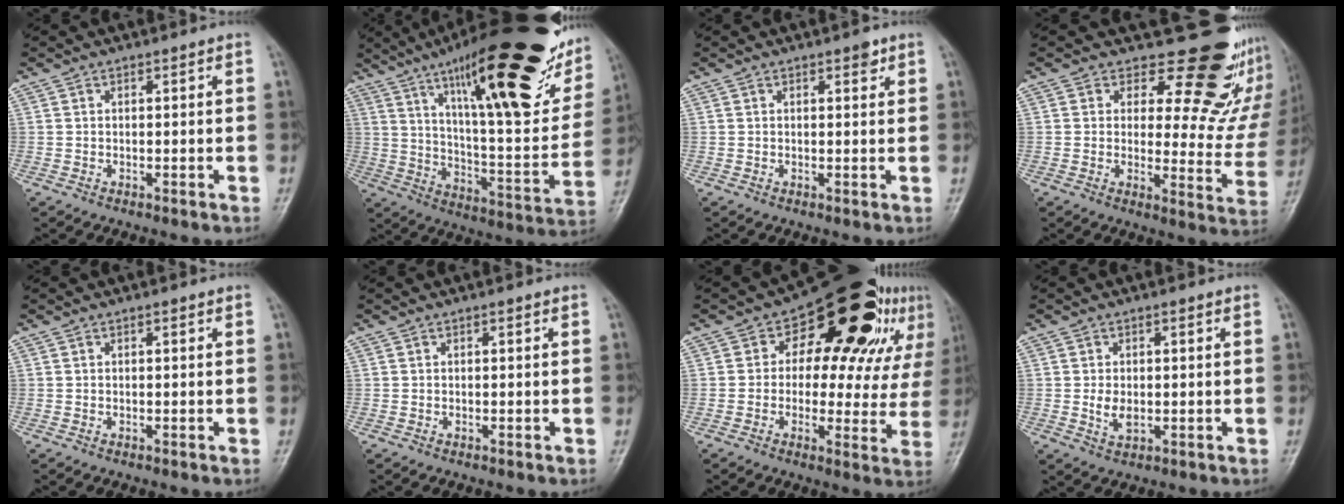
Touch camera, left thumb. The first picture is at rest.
{"total": 34.5, "force": [18.8, 9.4, 27.4], "torque": [-0.354, -0.038, 0.291]}
{"total": 1.7, "force": [1.0, 0.7, 1.0], "torque": [-0.006, -0.003, 0.011]}
{"total": 19.0, "force": [14.5, 9.2, 8.0], "torque": [-0.048, -0.110, 0.162]}
{"total": 0.0}
{"total": 0.0}
{"total": 21.1, "force": [9.1, 11.6, 15.0], "torque": [-0.134, -0.001, 0.122]}
{"total": 3.6, "force": [0.0, 2.2, 2.8], "torque": [-0.047, -0.007, 0.003]}